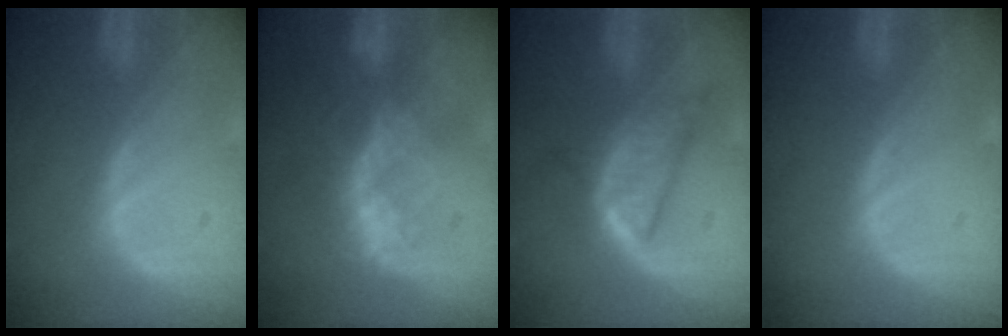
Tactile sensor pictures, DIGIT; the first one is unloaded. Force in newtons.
{"total": 6.3, "press": 6.2, "slide": 1.2}
{"total": 6.1, "press": 5.7, "slide": 2.0}
{"total": 0.0}